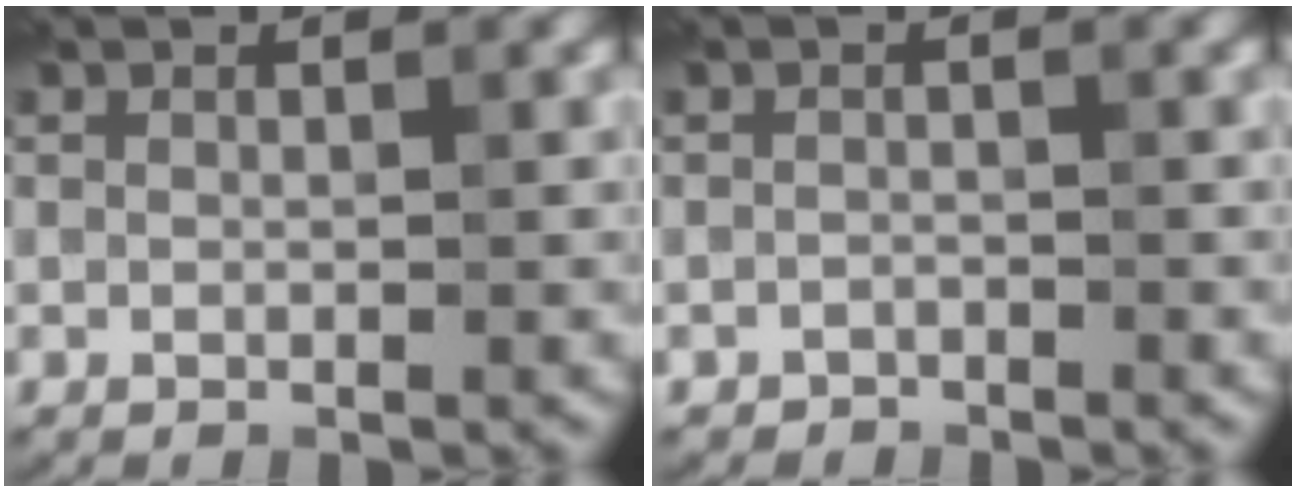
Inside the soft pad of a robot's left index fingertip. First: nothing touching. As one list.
[{"total": 1.0, "force": [-0.9, 0.4, 0.0], "torque": [0.002, 0.002, -0.017]}]